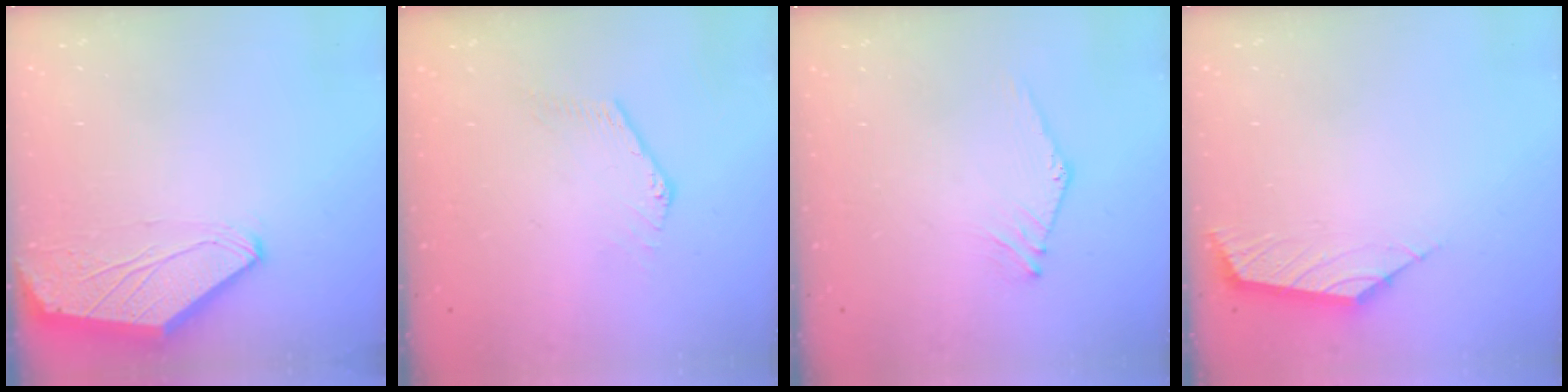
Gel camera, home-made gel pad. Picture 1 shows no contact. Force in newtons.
{"total": 0.8, "press": 0.8, "slide": 0.1}
{"total": 0.0}
{"total": 2.9, "press": 2.9, "slide": 0.7}